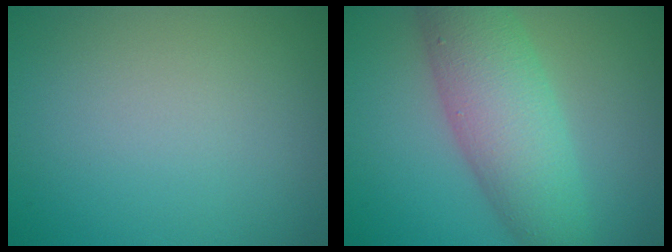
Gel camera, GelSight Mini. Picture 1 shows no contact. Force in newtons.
{"total": 7.5, "press": 7.5, "slide": 0.1}